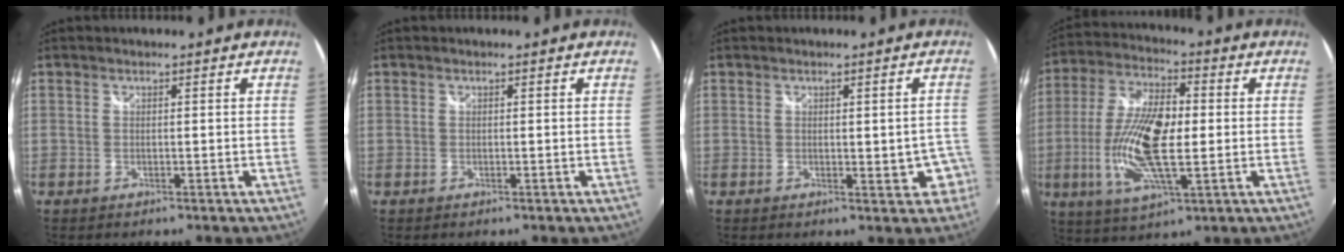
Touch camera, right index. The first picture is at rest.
{"total": 0.0}
{"total": 3.2, "force": [-0.9, 1.7, 2.5], "torque": [-0.025, 0.005, -0.006]}
{"total": 15.7, "force": [-1.5, 5.7, 14.6], "torque": [-0.294, 0.002, -0.028]}